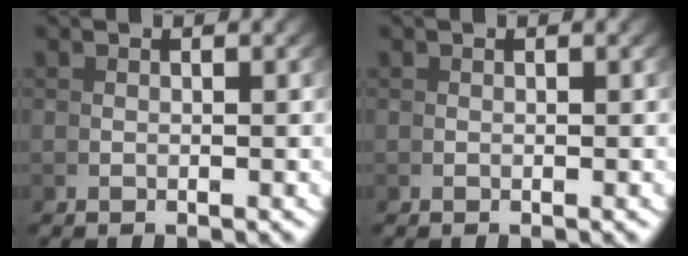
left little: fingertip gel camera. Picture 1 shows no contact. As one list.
[{"total": 0.0}]